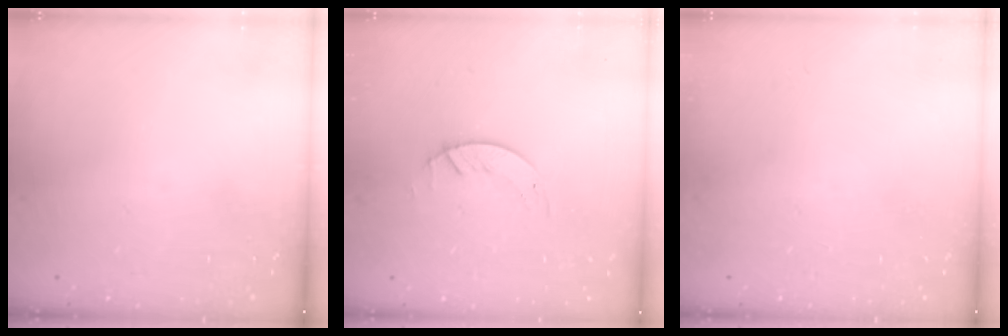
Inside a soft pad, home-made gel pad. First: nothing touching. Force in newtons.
{"total": 1.2, "press": 1.1, "slide": 0.2}
{"total": 0.0}